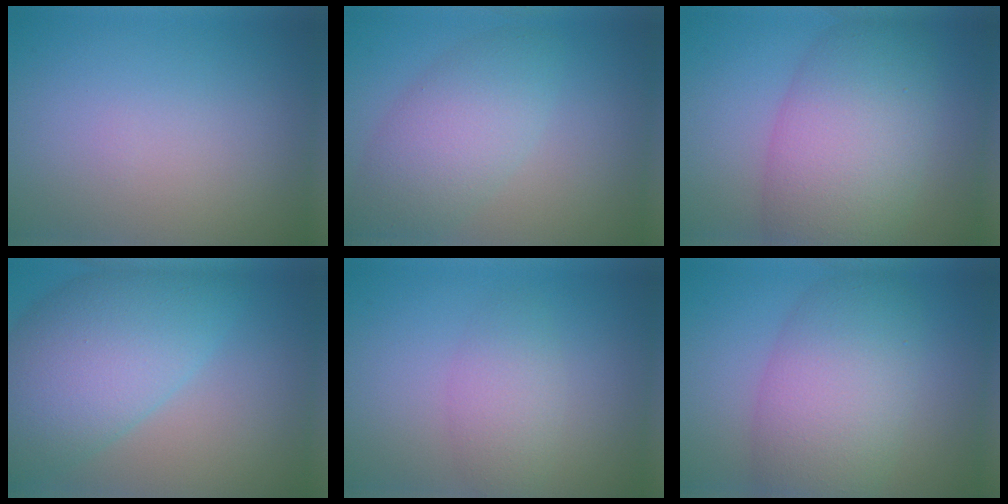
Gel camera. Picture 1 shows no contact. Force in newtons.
{"total": 5.2, "press": 5.2, "slide": 0.2}
{"total": 9.0, "press": 9.0, "slide": 0.4}
{"total": 10.1, "press": 10.1, "slide": 0.3}
{"total": 2.7, "press": 2.7, "slide": 0.1}
{"total": 7.7, "press": 7.7, "slide": 0.3}